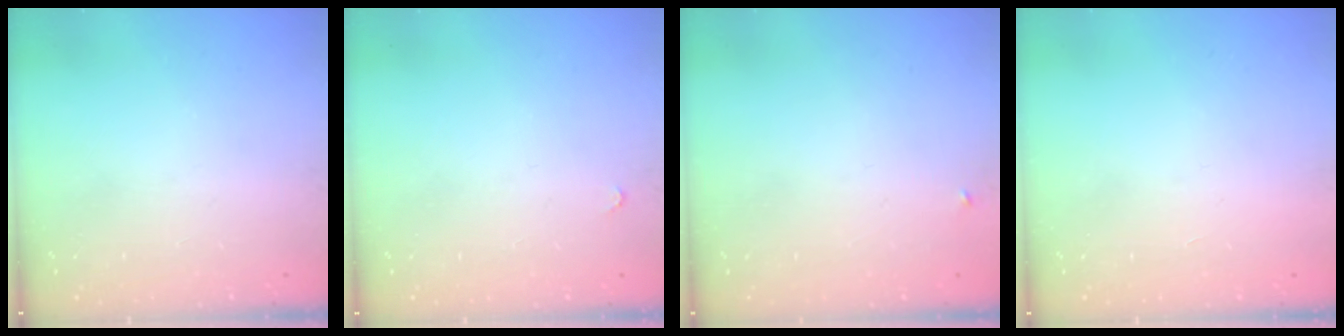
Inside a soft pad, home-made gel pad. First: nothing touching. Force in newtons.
{"total": 2.8, "press": 2.8, "slide": 0.4}
{"total": 2.3, "press": 2.3, "slide": 0.2}
{"total": 1.7, "press": 1.7, "slide": 0.1}